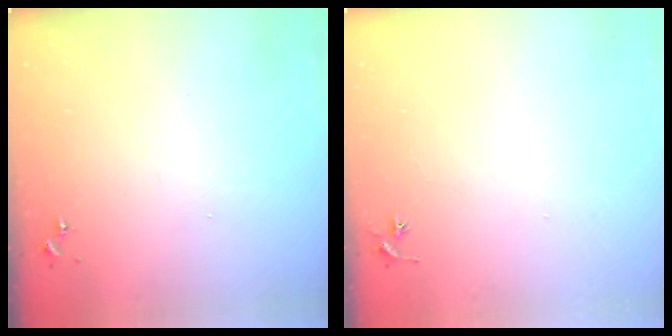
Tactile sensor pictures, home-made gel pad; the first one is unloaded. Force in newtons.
{"total": 2.9, "press": 2.9, "slide": 0.3}